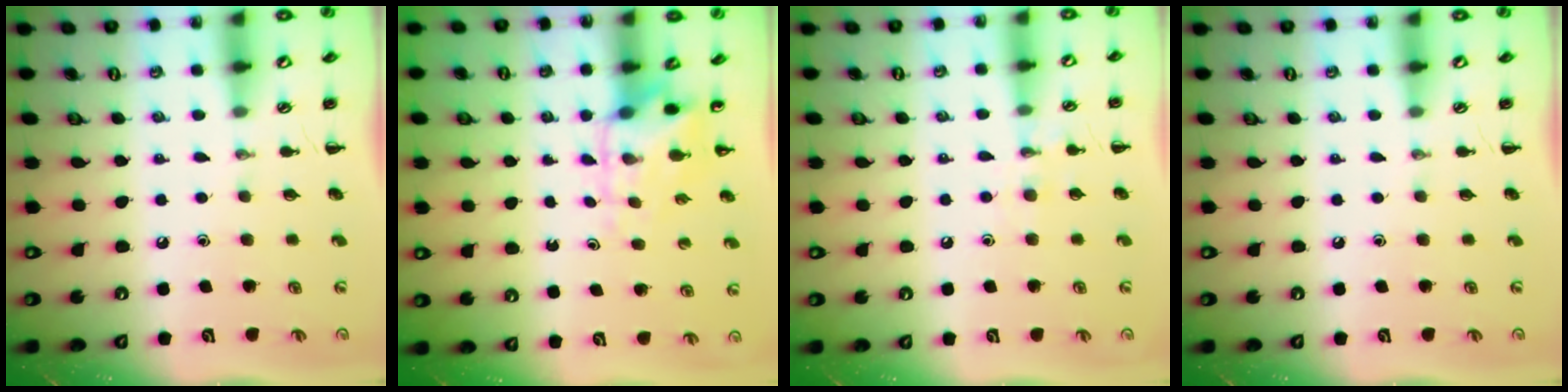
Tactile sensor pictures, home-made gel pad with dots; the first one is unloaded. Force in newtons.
{"total": 4.6, "press": 4.5, "slide": 1.0}
{"total": 7.0, "press": 6.8, "slide": 1.5}
{"total": 0.0}